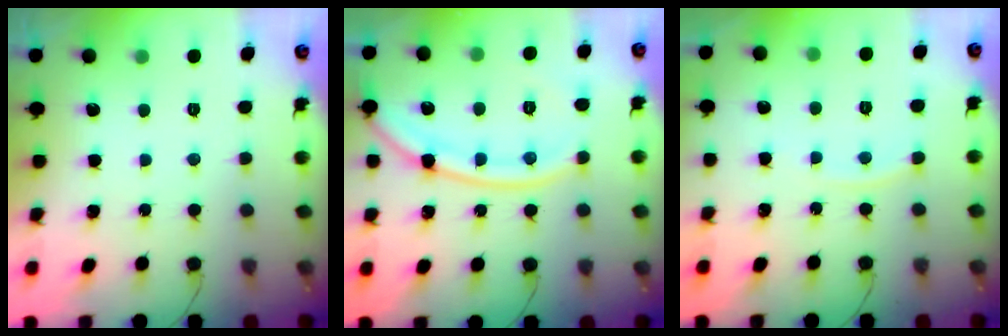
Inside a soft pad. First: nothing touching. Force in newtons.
{"total": 14.4, "press": 14.4, "slide": 1.0}
{"total": 4.4, "press": 4.3, "slide": 0.5}